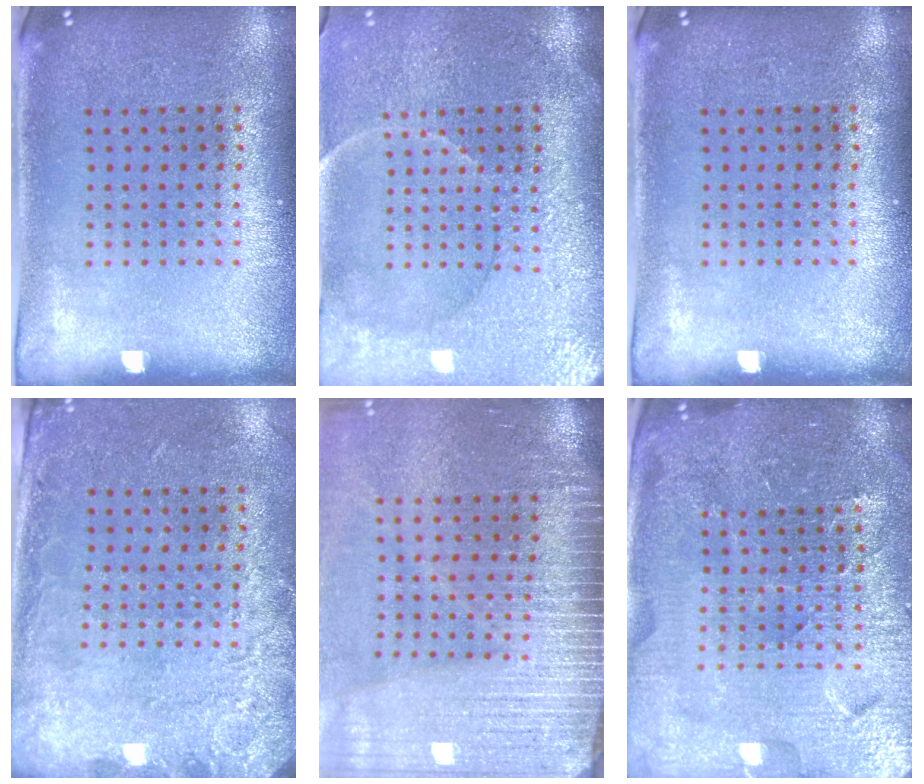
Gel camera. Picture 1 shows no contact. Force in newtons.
{"total": 3.8, "press": 3.5, "slide": 1.5}
{"total": 0.0}
{"total": 2.8, "press": 2.0, "slide": 1.9}
{"total": 4.2, "press": 3.6, "slide": 2.2}
{"total": 5.0, "press": 4.7, "slide": 1.8}